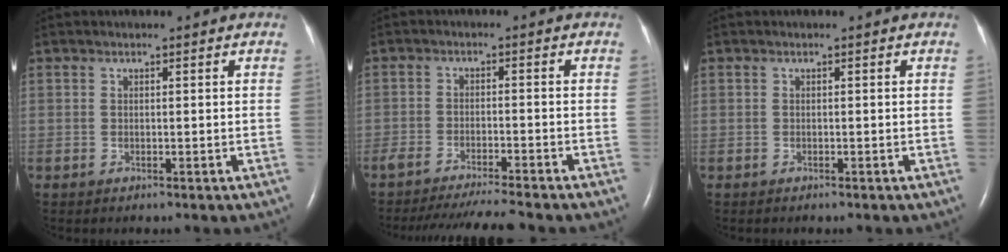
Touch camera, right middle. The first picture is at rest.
{"total": 9.8, "force": [-9.0, -0.5, 3.8], "torque": [-0.052, -0.020, -0.140]}
{"total": 0.0}